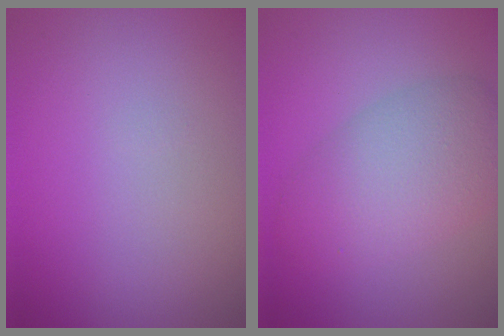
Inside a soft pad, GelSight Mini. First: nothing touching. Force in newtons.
{"total": 5.8, "press": 5.8, "slide": 0.4}